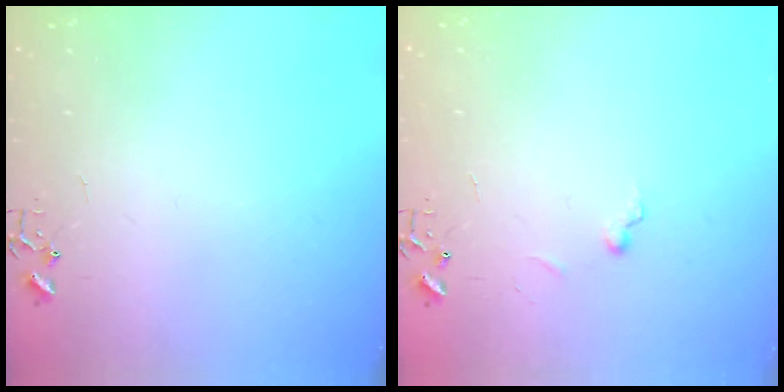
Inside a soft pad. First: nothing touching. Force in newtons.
{"total": 4.3, "press": 4.3, "slide": 0.6}